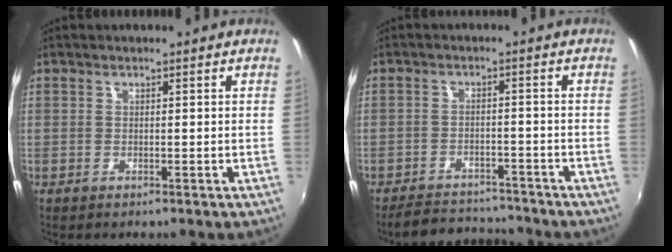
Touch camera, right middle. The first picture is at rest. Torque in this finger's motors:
{"motor_torque": [0.51, -0.66, 0.08, 0.07]}